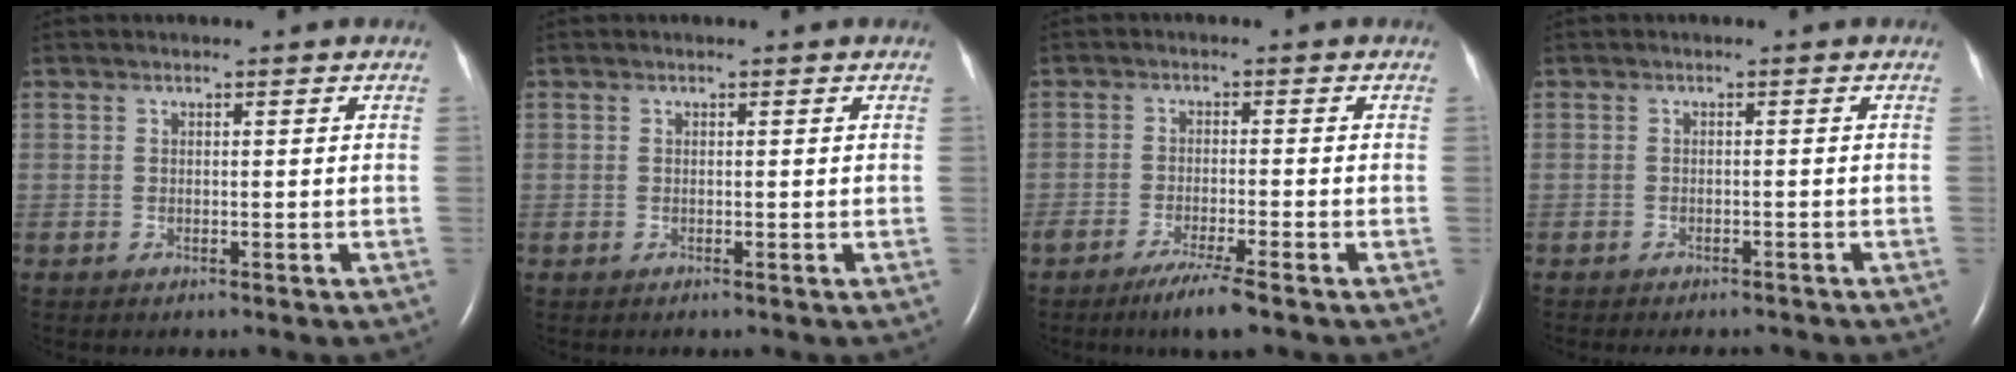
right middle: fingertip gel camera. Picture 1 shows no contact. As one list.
[{"total": 0.0}, {"total": 5.1, "force": [-3.6, 0.0, 3.7], "torque": [-0.071, -0.013, -0.064]}, {"total": 6.1, "force": [-5.4, 2.0, 2.2], "torque": [-0.026, -0.003, -0.062]}]